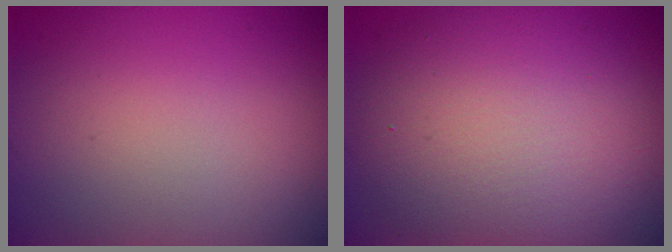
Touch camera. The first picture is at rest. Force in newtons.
{"total": 8.8, "press": 8.8, "slide": 0.7}